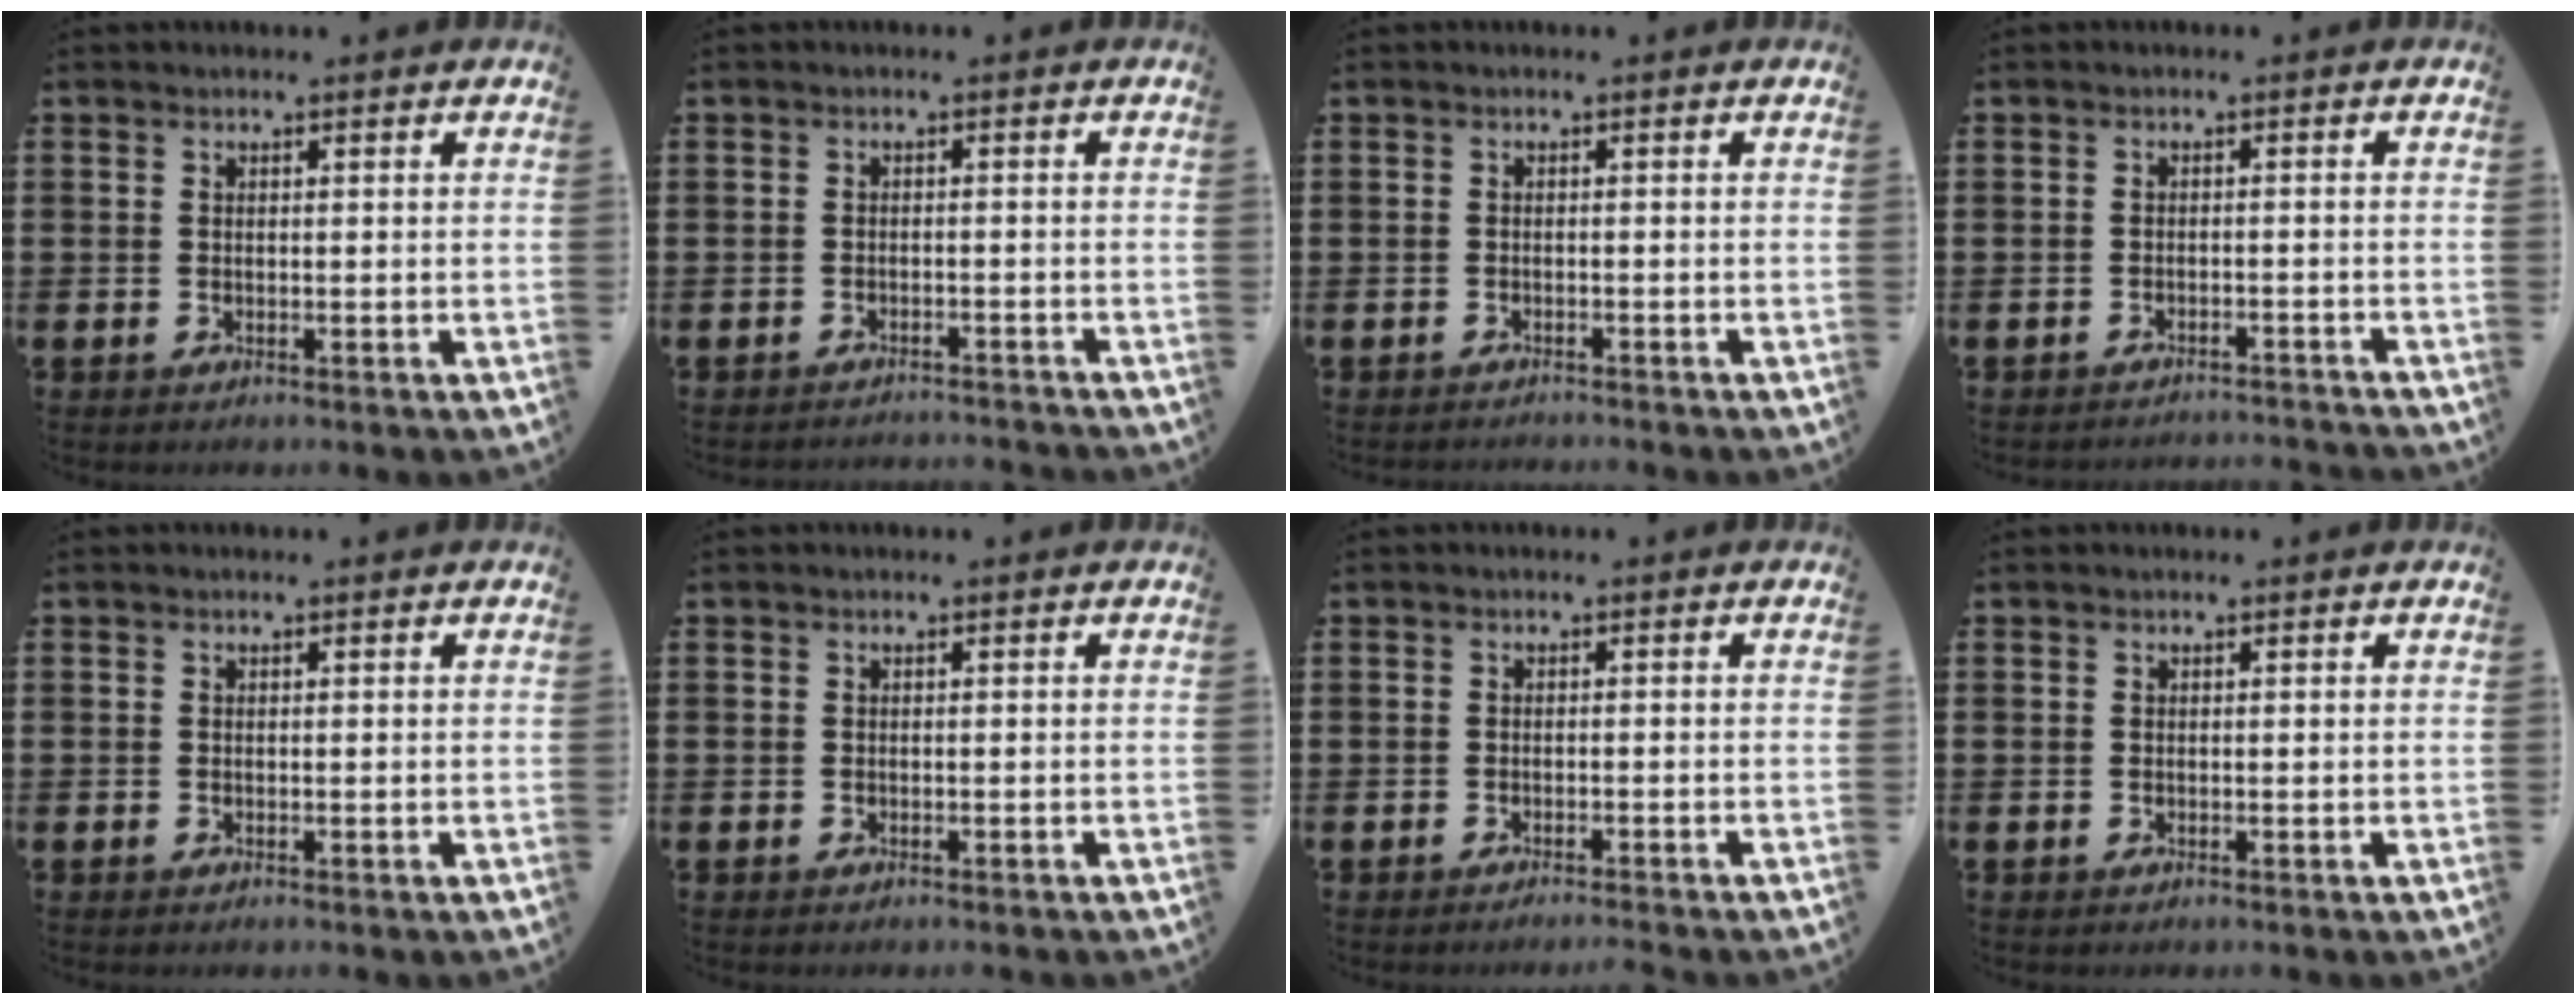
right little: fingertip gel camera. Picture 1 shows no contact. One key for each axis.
{"total": 1.3, "fx": -1.3, "fy": -0.1, "fz": -0.1, "tx": -0.002, "ty": 0.004, "tz": -0.027}
{"total": 0.7, "fx": -0.7, "fy": -0.1, "fz": 0.0, "tx": -0.001, "ty": -0.001, "tz": -0.014}
{"total": 1.4, "fx": -1.4, "fy": -0.2, "fz": -0.1, "tx": -0.002, "ty": 0.004, "tz": -0.030}
{"total": 0.0}
{"total": 0.0}
{"total": 0.9, "fx": -0.9, "fy": -0.2, "fz": 0.2, "tx": -0.001, "ty": 0.000, "tz": -0.018}
{"total": 0.0}